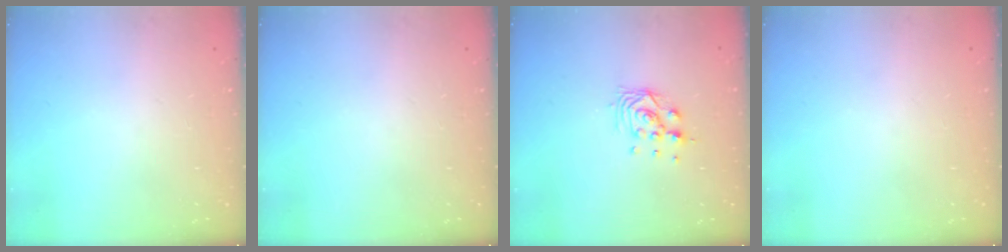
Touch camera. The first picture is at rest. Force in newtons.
{"total": 0.0}
{"total": 7.9, "press": 7.8, "slide": 0.6}
{"total": 0.0}